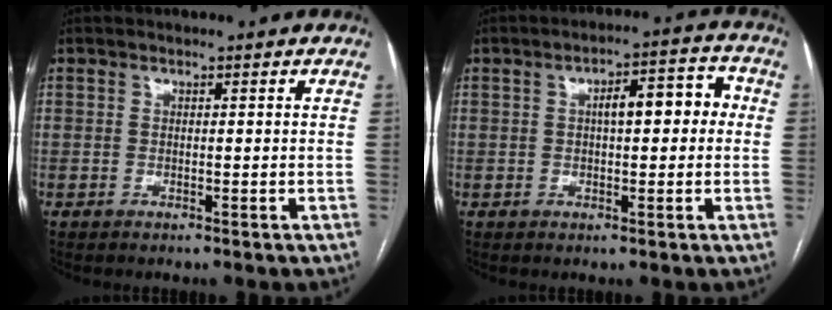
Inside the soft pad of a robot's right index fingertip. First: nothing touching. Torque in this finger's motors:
{"motor_torque": [0.14, -0.05, 0.14, 0.04]}